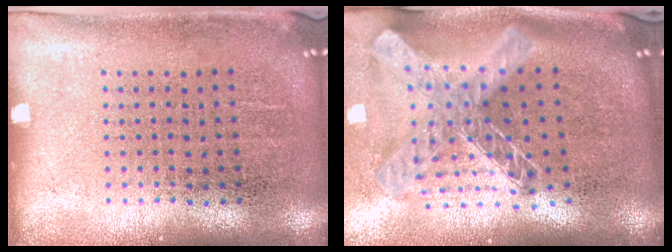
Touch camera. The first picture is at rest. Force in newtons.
{"total": 2.4, "press": 1.8, "slide": 1.6}